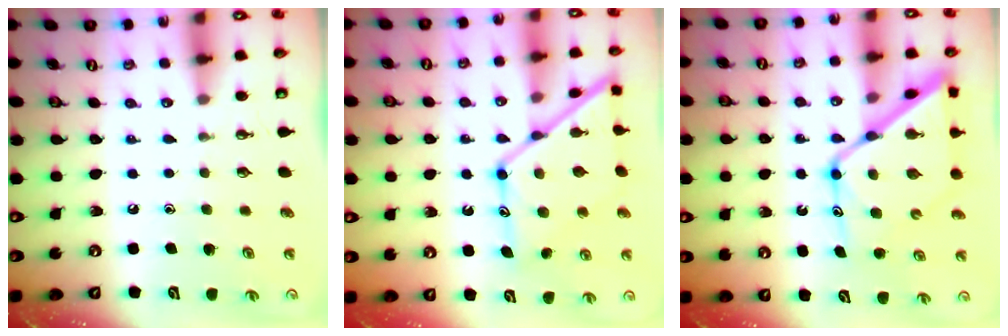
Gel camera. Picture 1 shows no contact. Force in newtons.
{"total": 16.3, "press": 16.3, "slide": 1.3}
{"total": 17.3, "press": 17.2, "slide": 1.7}